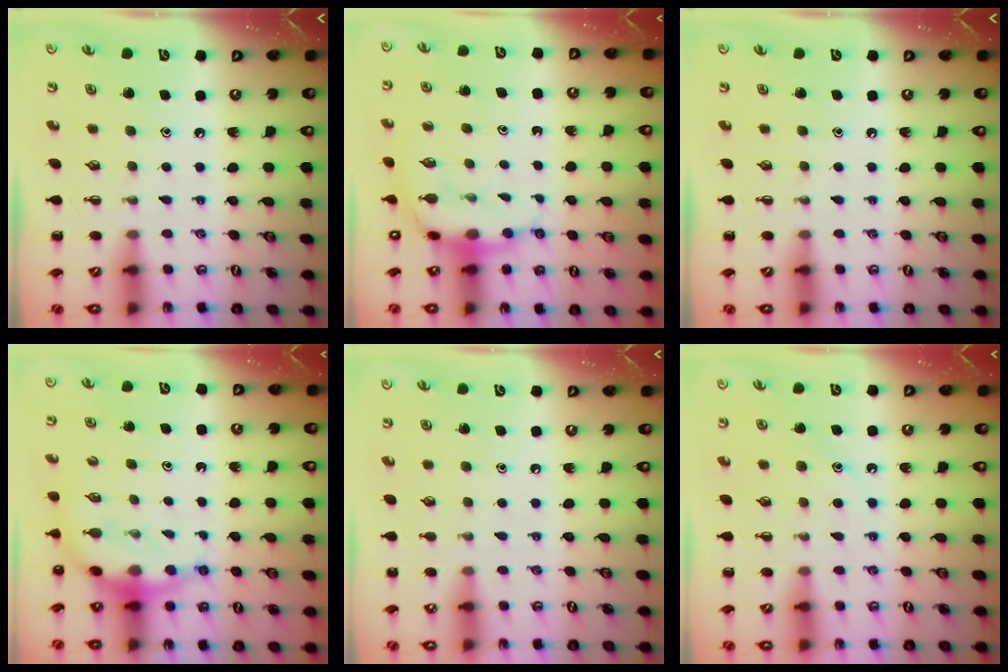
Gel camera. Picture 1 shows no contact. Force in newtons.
{"total": 7.9, "press": 7.8, "slide": 1.3}
{"total": 0.0}
{"total": 7.0, "press": 6.9, "slide": 0.9}
{"total": 5.3, "press": 5.0, "slide": 1.9}
{"total": 8.4, "press": 8.3, "slide": 1.3}